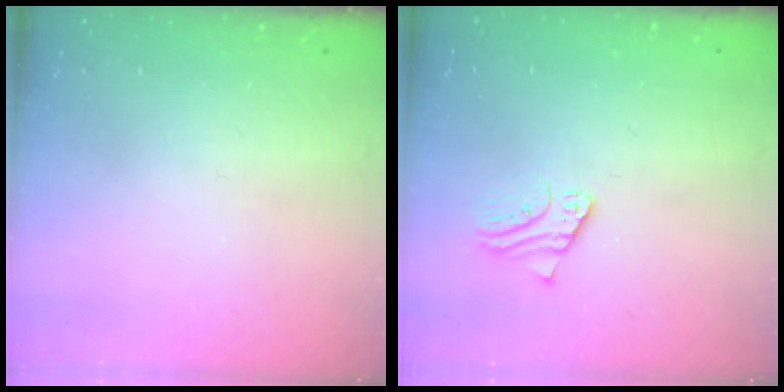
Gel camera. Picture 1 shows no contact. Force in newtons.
{"total": 2.2, "press": 2.2, "slide": 0.2}